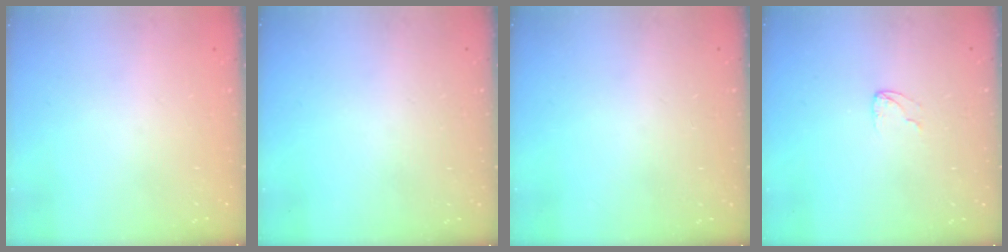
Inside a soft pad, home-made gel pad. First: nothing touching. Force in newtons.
{"total": 0.0}
{"total": 0.0}
{"total": 3.0, "press": 3.0, "slide": 0.2}